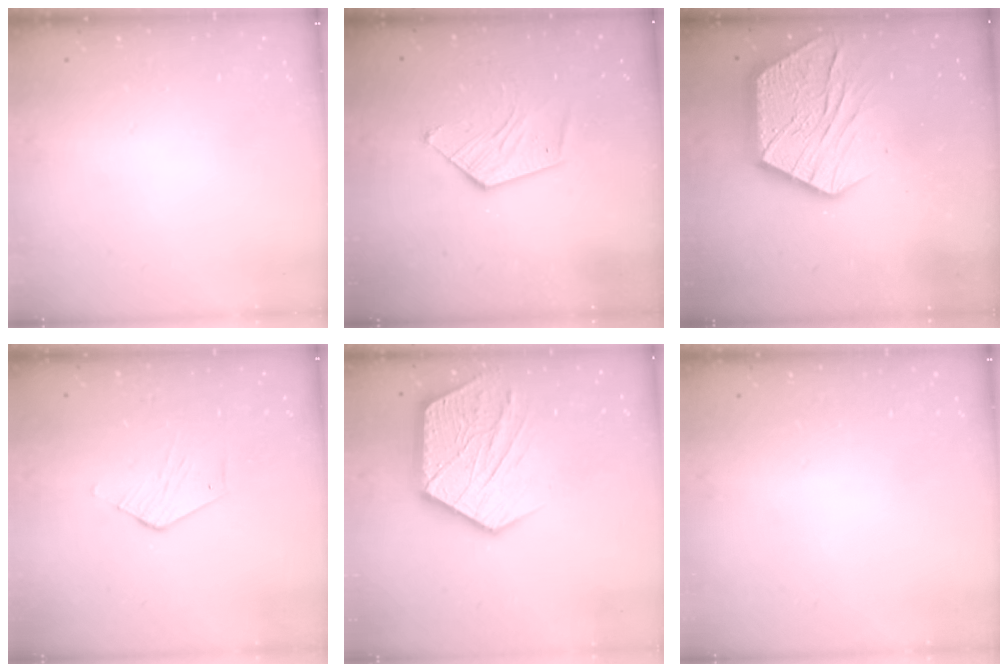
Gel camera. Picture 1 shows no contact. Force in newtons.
{"total": 10.2, "press": 10.2, "slide": 0.7}
{"total": 19.2, "press": 19.1, "slide": 1.5}
{"total": 2.8, "press": 2.8, "slide": 0.2}
{"total": 22.8, "press": 22.8, "slide": 1.9}
{"total": 0.0}